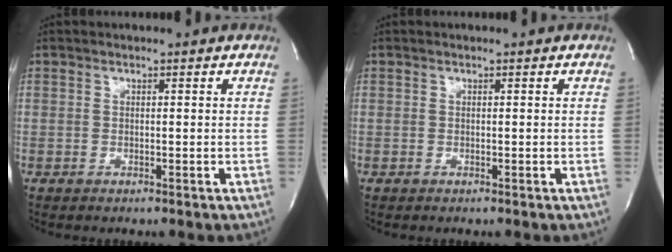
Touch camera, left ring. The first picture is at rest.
{"total": 0.0}